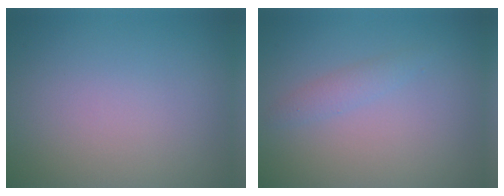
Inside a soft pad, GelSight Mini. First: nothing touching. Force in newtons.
{"total": 1.3, "press": 1.3, "slide": 0.1}